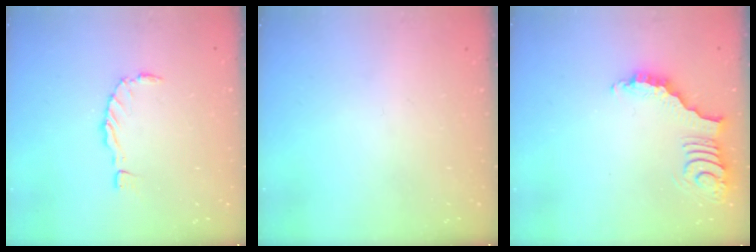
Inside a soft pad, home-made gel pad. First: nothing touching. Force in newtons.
{"total": 0.0}
{"total": 3.8, "press": 3.8, "slide": 0.6}